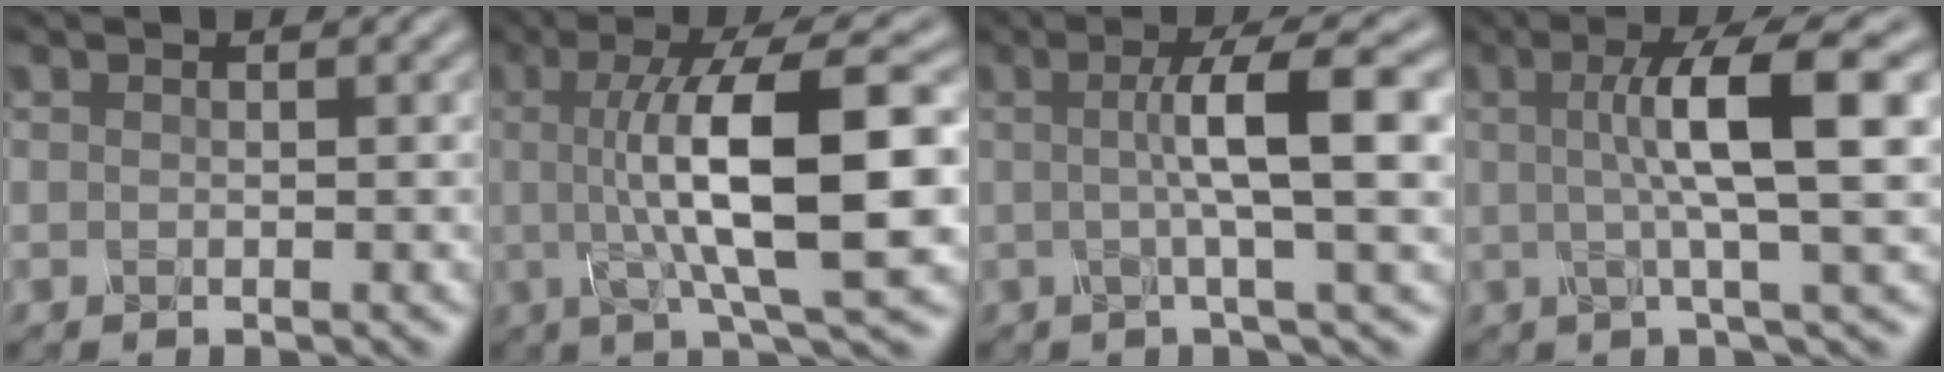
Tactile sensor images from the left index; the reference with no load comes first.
{"total": 12.3, "force": [0.5, 3.2, 11.8], "torque": [-0.167, 0.011, 0.005]}
{"total": 7.1, "force": [0.6, 1.3, 7.0], "torque": [-0.102, 0.013, 0.005]}
{"total": 8.1, "force": [1.2, 1.5, 7.9], "torque": [-0.108, 0.011, 0.015]}